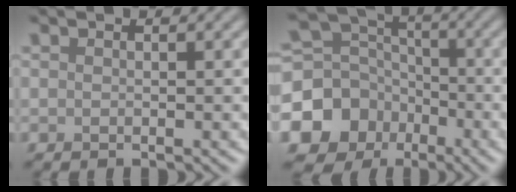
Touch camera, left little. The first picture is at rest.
{"total": 11.4, "force": [-4.8, 9.8, 3.1], "torque": [-0.096, -0.022, -0.108]}